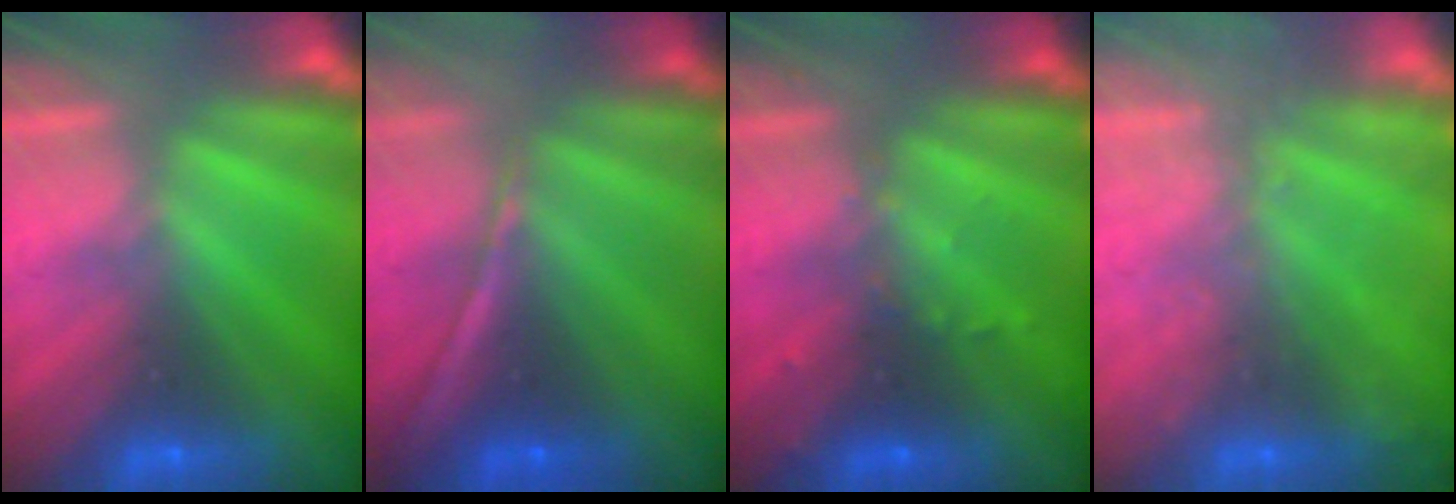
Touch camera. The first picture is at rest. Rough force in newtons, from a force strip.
{"total": 1.3}
{"total": 2.8}
{"total": 2.4}